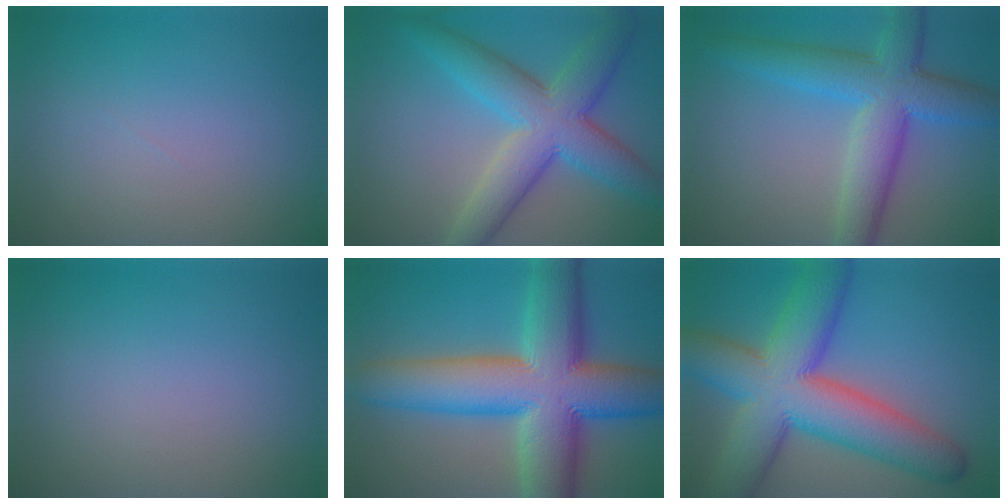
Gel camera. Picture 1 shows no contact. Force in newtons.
{"total": 8.7, "press": 8.7, "slide": 0.2}
{"total": 7.7, "press": 7.7, "slide": 0.2}
{"total": 0.0}
{"total": 15.2, "press": 15.2, "slide": 0.6}
{"total": 13.6, "press": 13.6, "slide": 0.5}